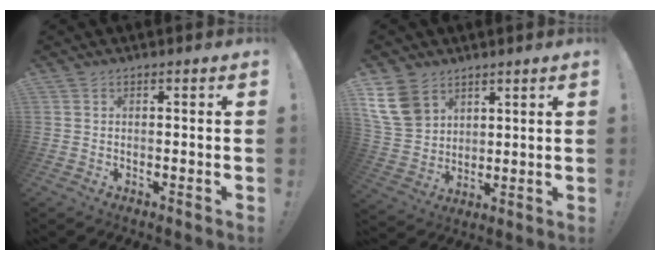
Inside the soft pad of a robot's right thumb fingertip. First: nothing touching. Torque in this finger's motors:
{"motor_torque": [-0.04, 0.44, 0.59, 0.81, 0.04]}